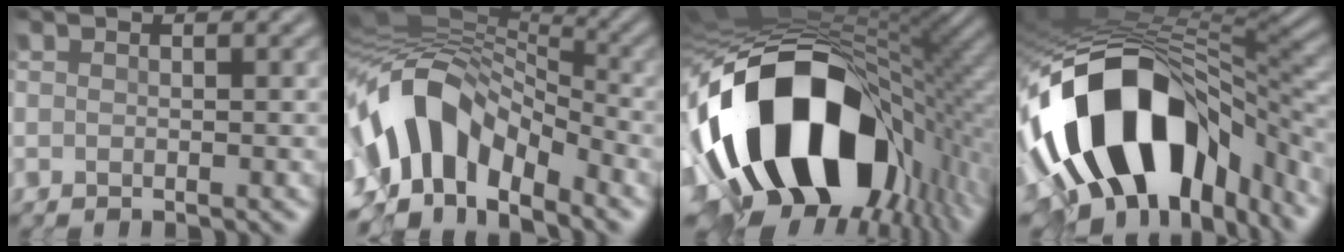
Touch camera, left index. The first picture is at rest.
{"total": 11.2, "force": [-4.7, 6.7, 7.7], "torque": [-0.130, 0.022, -0.094]}
{"total": 20.1, "force": [-4.3, 12.2, 15.4], "torque": [-0.291, -0.023, -0.061]}
{"total": 15.8, "force": [-4.9, 9.0, 12.0], "torque": [-0.211, 0.003, -0.075]}